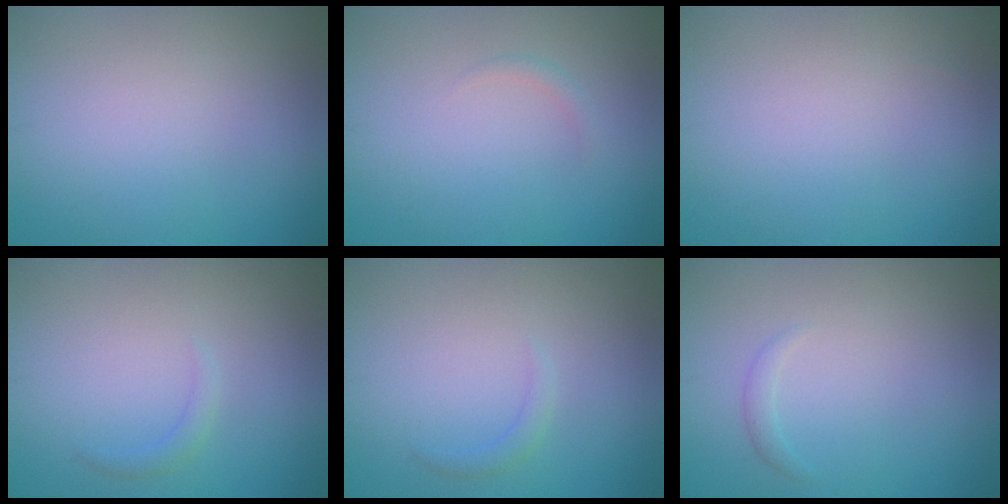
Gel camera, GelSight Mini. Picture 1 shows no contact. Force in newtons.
{"total": 0.6, "press": 0.6, "slide": 0.0}
{"total": 0.0}
{"total": 1.0, "press": 1.0, "slide": 0.1}
{"total": 1.0, "press": 1.0, "slide": 0.1}
{"total": 0.7, "press": 0.7, "slide": 0.0}